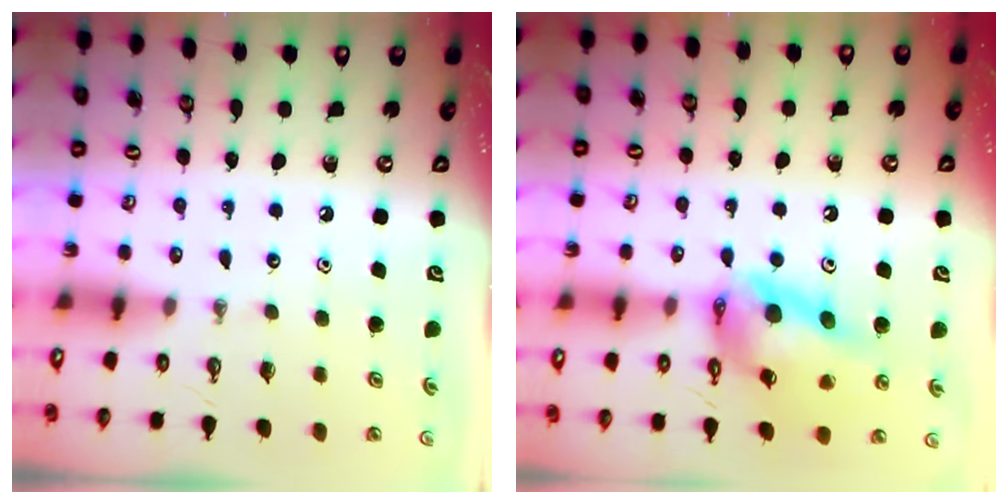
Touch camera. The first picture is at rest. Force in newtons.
{"total": 15.2, "press": 15.2, "slide": 1.5}